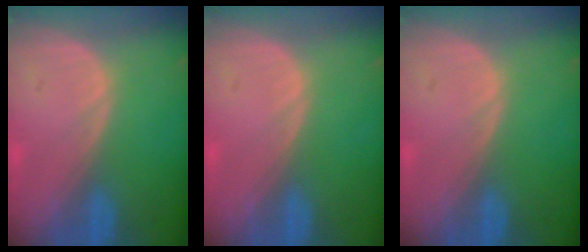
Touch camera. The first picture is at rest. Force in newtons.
{"total": 0.5, "press": 0.0, "slide": 0.5}
{"total": 0.0}